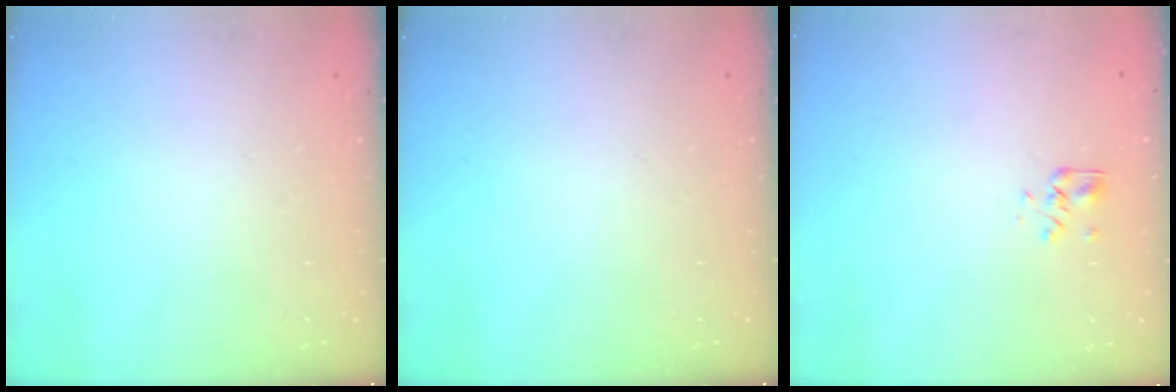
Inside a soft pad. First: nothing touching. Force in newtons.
{"total": 0.0}
{"total": 2.7, "press": 2.4, "slide": 1.2}